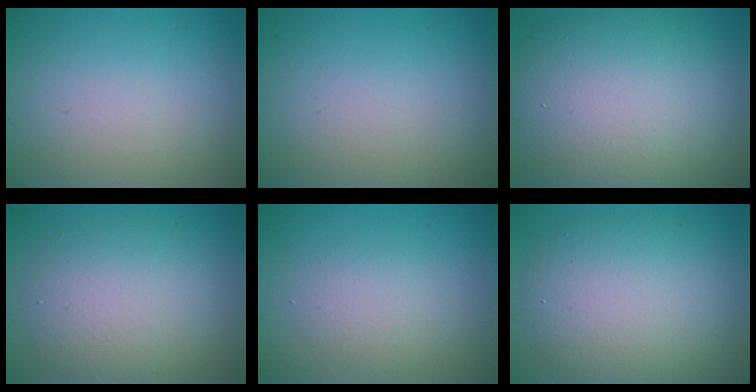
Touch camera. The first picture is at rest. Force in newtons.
{"total": 0.0}
{"total": 12.2, "press": 12.2, "slide": 0.8}
{"total": 5.2, "press": 5.2, "slide": 0.4}
{"total": 2.1, "press": 2.1, "slide": 0.2}
{"total": 8.4, "press": 8.4, "slide": 0.6}